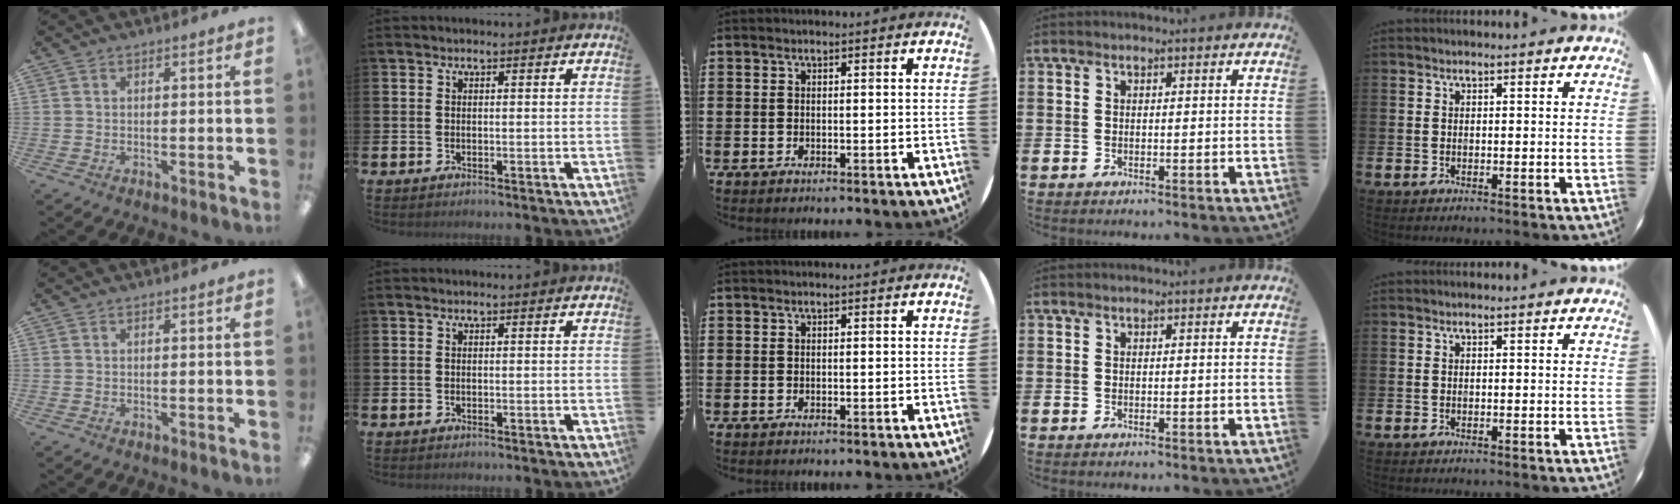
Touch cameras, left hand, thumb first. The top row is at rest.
{}